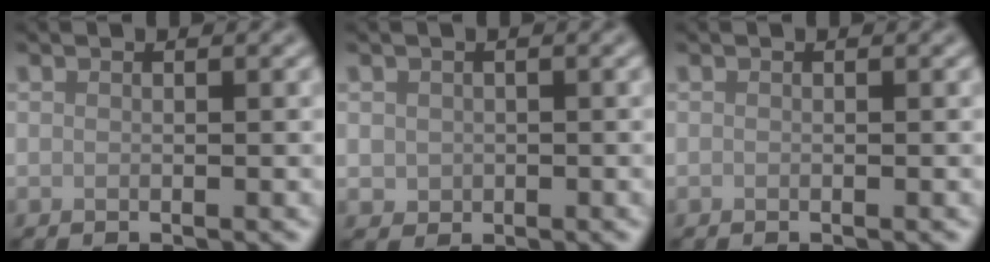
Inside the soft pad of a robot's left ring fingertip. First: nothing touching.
{"total": 1.3, "force": [0.1, 1.3, 0.4], "torque": [-0.005, -0.005, 0.000]}
{"total": 0.0}